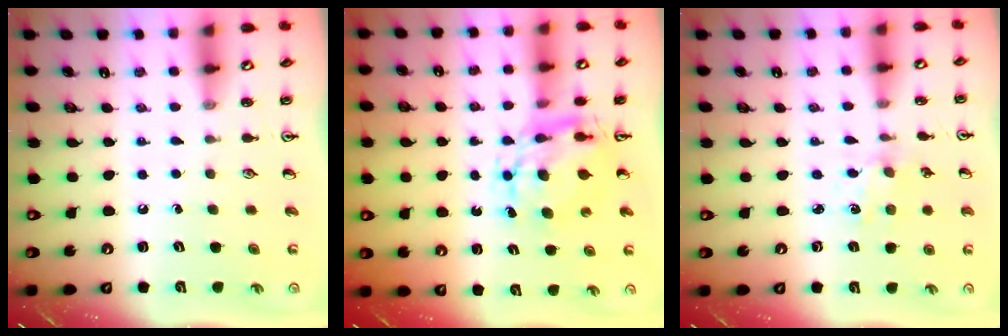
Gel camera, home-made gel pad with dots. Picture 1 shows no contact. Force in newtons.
{"total": 8.1, "press": 8.1, "slide": 0.6}
{"total": 0.0}